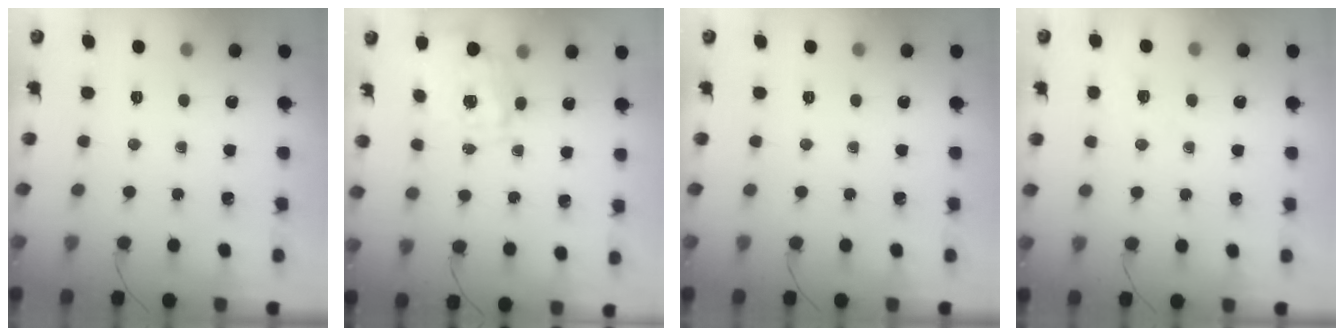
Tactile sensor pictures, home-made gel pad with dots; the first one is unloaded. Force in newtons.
{"total": 1.6, "press": 1.5, "slide": 0.5}
{"total": 0.0}
{"total": 4.1, "press": 3.8, "slide": 1.4}